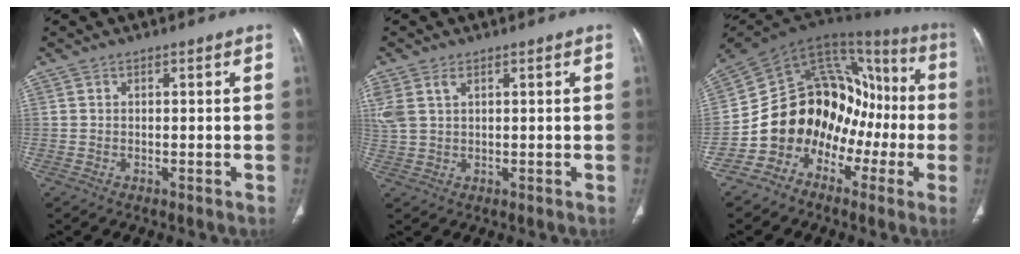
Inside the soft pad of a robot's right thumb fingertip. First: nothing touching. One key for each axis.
{"total": 4.6, "fx": 2.0, "fy": 2.6, "fz": 3.3, "tx": -0.090, "ty": 0.011, "tz": 0.051}
{"total": 19.2, "fx": -6.5, "fy": 14.4, "fz": 10.9, "tx": -0.107, "ty": 0.123, "tz": -0.113}